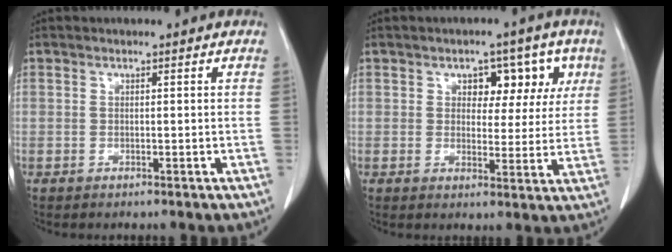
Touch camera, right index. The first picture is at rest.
{"total": 7.1, "force": [3.0, 4.6, 4.5], "torque": [-0.039, 0.022, 0.039]}